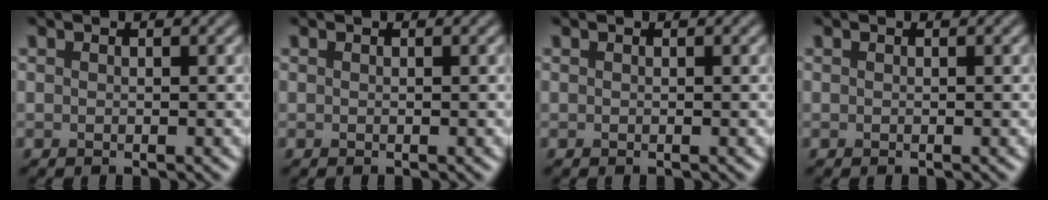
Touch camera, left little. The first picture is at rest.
{"total": 0.0}
{"total": 0.0}
{"total": 0.0}